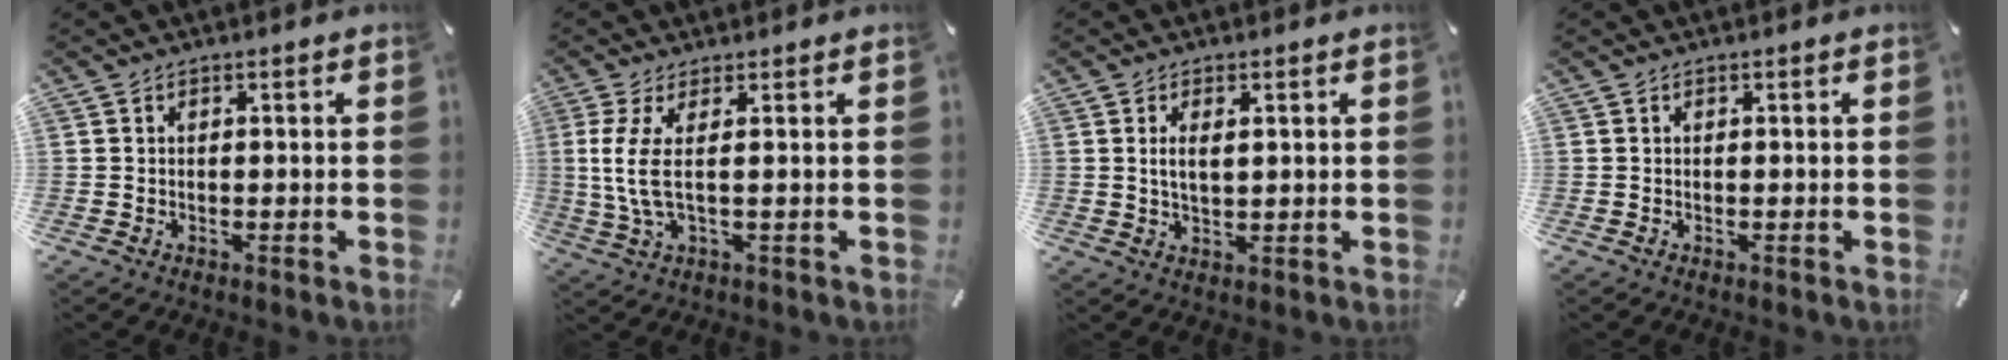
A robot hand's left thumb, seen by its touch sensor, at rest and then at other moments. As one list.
[{"total": 7.3, "force": [0.9, 1.5, 7.1], "torque": [-0.158, -0.019, 0.012]}, {"total": 3.9, "force": [0.9, 1.6, 3.4], "torque": [-0.062, 0.002, 0.012]}, {"total": 0.0}]